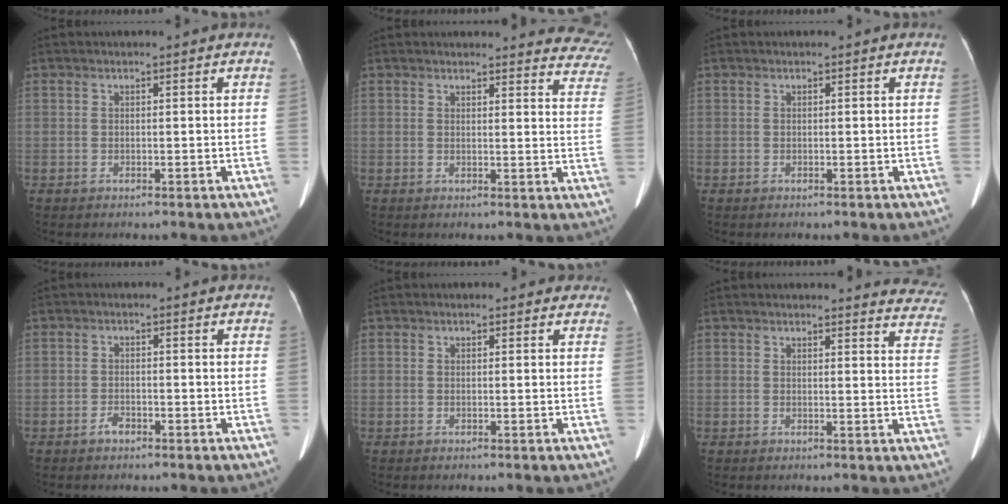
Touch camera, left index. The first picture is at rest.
{"total": 15.2, "force": [14.6, 3.1, 2.4], "torque": [0.023, -0.069, 0.118]}
{"total": 0.0}
{"total": 1.5, "force": [-1.1, 0.8, 0.7], "torque": [-0.013, 0.002, -0.018]}
{"total": 1.5, "force": [1.0, 1.0, 0.3], "torque": [0.005, 0.006, 0.003]}
{"total": 9.4, "force": [9.3, 1.4, 0.6], "torque": [0.036, -0.061, 0.060]}